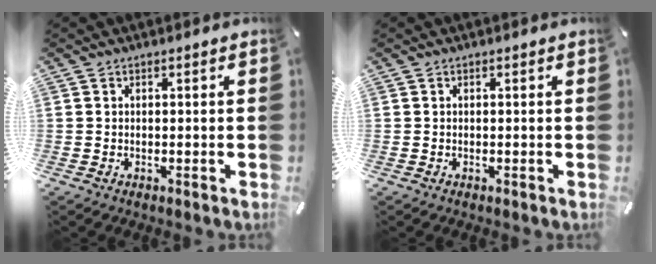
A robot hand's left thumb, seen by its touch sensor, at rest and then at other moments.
{"total": 0.0}